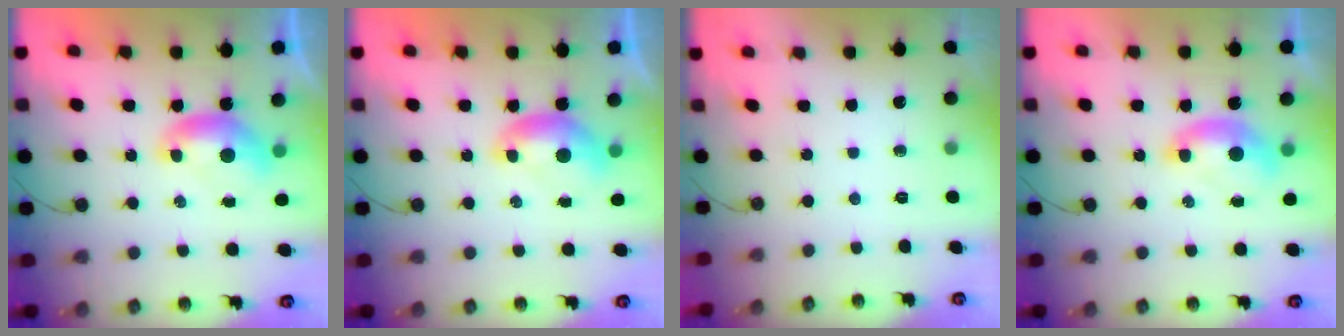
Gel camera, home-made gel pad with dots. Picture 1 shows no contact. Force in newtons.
{"total": 0.0}
{"total": 0.0}
{"total": 1.3, "press": 1.2, "slide": 0.5}